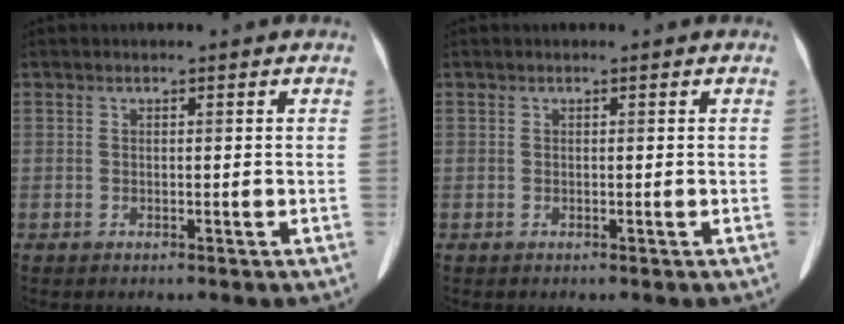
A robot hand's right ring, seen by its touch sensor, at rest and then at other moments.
{"total": 0.0}